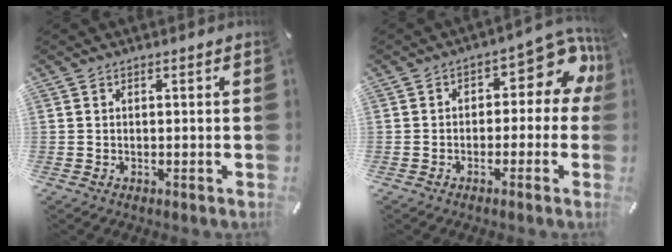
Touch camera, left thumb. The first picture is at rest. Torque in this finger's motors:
{"motor_torque": [0.18, 0.12, 0.13, 0.52, 0.02]}